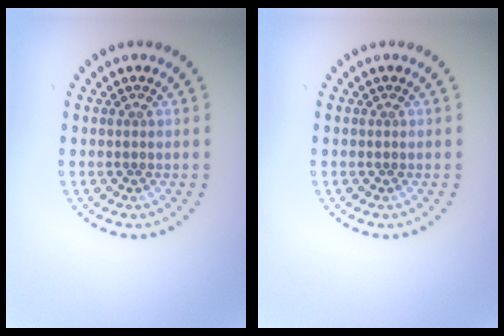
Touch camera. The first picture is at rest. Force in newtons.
{"total": 0.0}